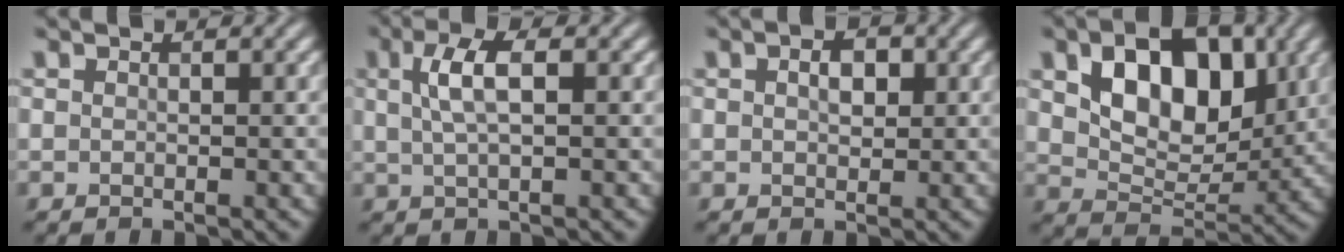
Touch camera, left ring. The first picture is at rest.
{"total": 3.5, "force": [0.9, 1.1, 3.2], "torque": [-0.064, 0.008, 0.017]}
{"total": 2.1, "force": [0.5, 1.3, 1.6], "torque": [-0.027, 0.002, 0.006]}
{"total": 8.2, "force": [2.6, 5.1, 5.9], "torque": [-0.100, -0.005, 0.043]}